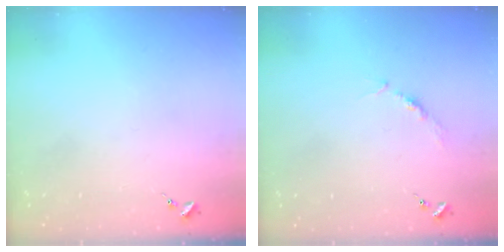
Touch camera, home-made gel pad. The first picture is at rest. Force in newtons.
{"total": 3.7, "press": 3.7, "slide": 0.5}